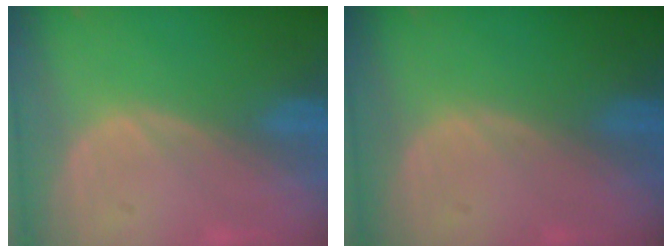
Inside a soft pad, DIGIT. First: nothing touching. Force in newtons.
{"total": 0.0}